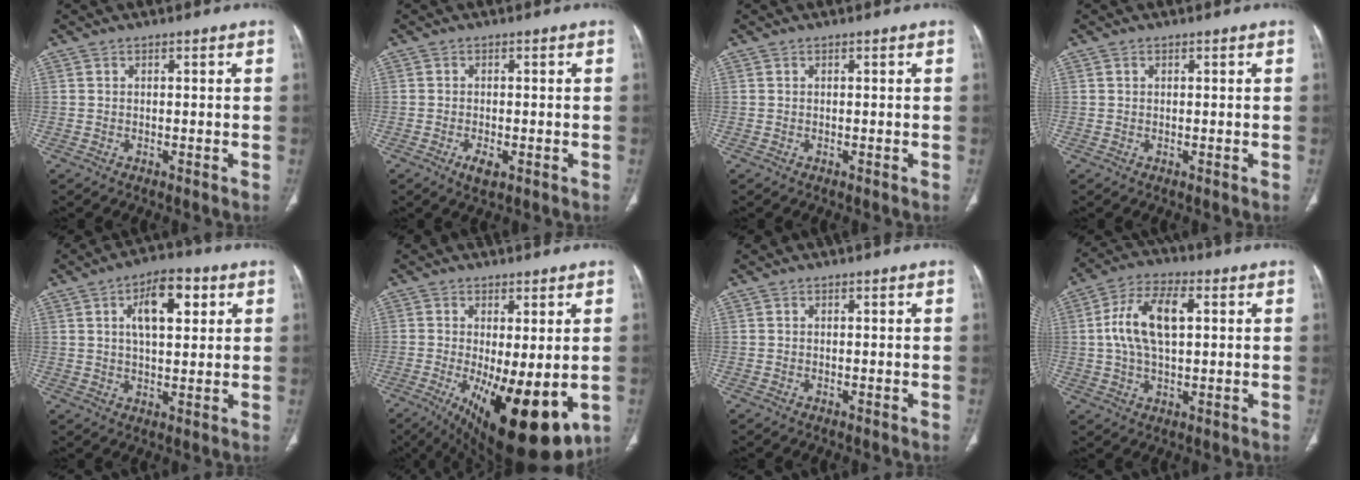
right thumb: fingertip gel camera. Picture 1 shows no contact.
{"total": 2.7, "force": [-1.2, 1.2, 2.2], "torque": [-0.038, -0.002, -0.020]}
{"total": 0.0}
{"total": 0.0}
{"total": 10.3, "force": [3.5, 4.9, 8.4], "torque": [-0.111, 0.001, 0.054]}
{"total": 18.0, "force": [-5.1, 6.6, 15.9], "torque": [-0.219, -0.032, -0.055]}
{"total": 0.0}
{"total": 11.8, "force": [1.9, 6.0, 10.0], "torque": [-0.193, 0.017, 0.032]}